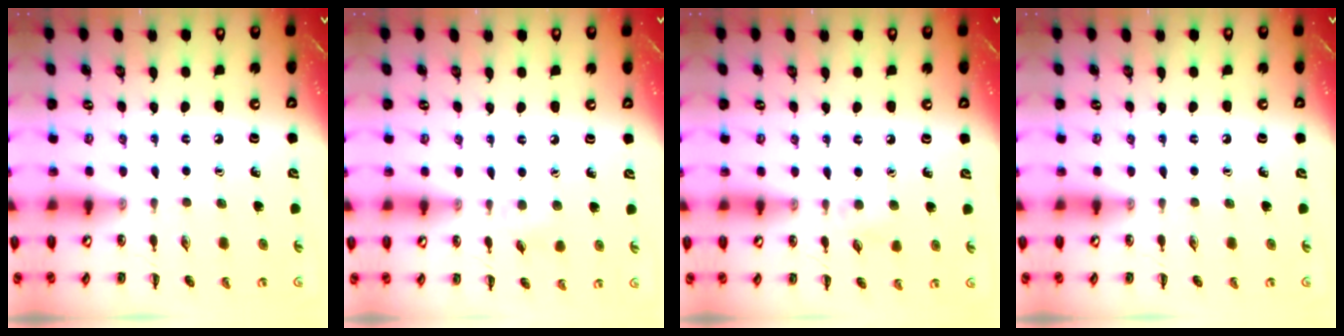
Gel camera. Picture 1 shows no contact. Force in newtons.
{"total": 4.4, "press": 4.1, "slide": 1.6}
{"total": 3.9, "press": 3.6, "slide": 1.5}
{"total": 0.0}